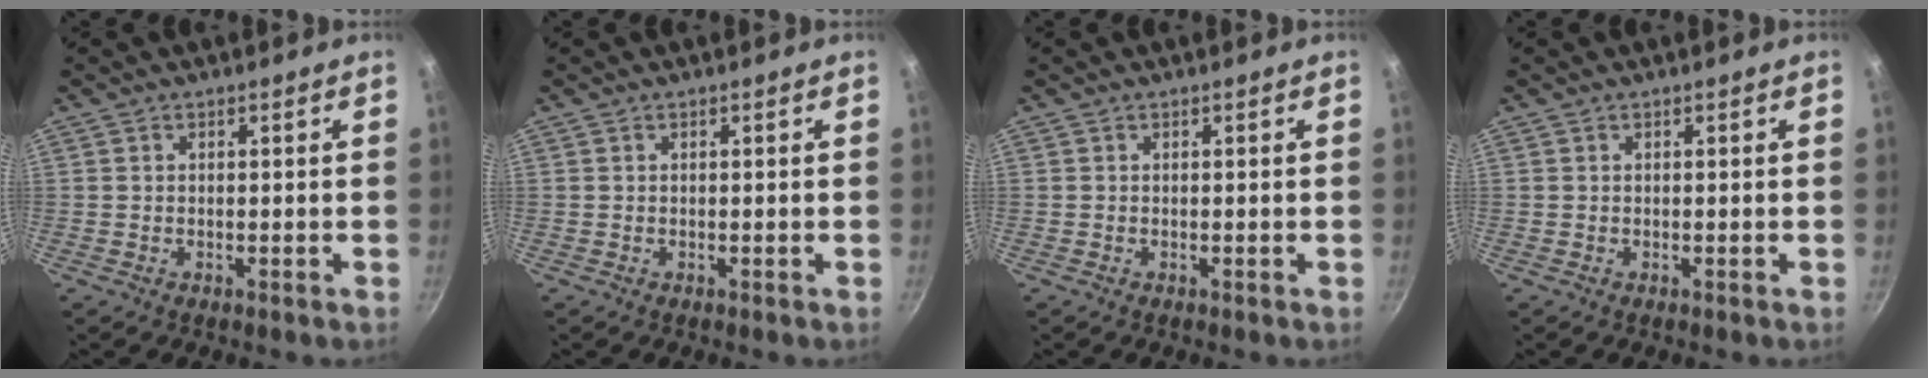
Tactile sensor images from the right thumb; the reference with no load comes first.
{"total": 0.0}
{"total": 0.0}
{"total": 0.0}